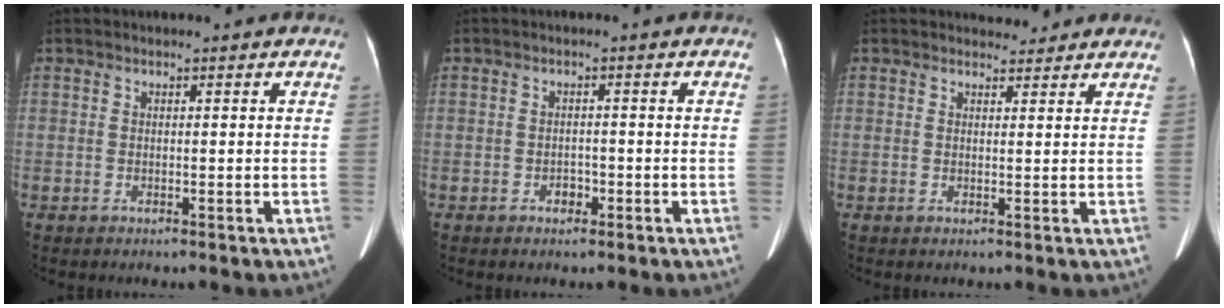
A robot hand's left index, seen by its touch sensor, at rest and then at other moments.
{"total": 1.4, "force": [-0.9, 1.0, 0.6], "torque": [-0.008, 0.004, -0.013]}
{"total": 2.9, "force": [2.7, 1.1, 0.0], "torque": [0.000, 0.000, 0.027]}